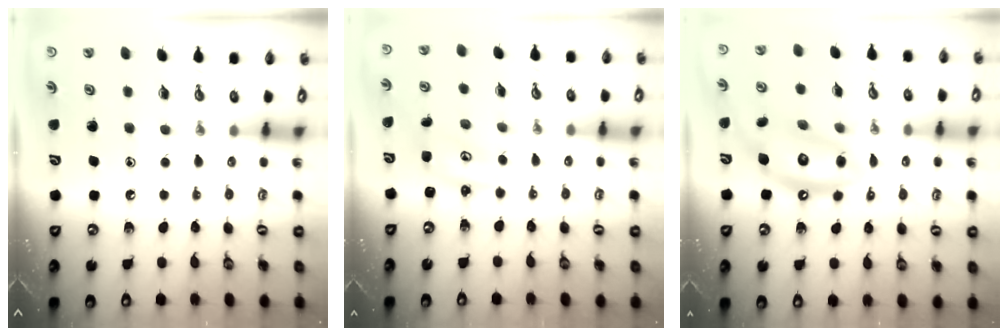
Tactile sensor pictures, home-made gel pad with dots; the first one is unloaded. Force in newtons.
{"total": 2.6, "press": 2.6, "slide": 0.2}
{"total": 12.4, "press": 12.3, "slide": 1.4}